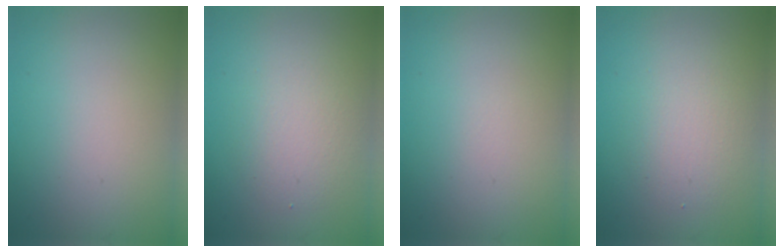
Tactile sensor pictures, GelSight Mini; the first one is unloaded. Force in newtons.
{"total": 2.7, "press": 2.7, "slide": 0.1}
{"total": 0.0}
{"total": 2.6, "press": 2.6, "slide": 0.2}